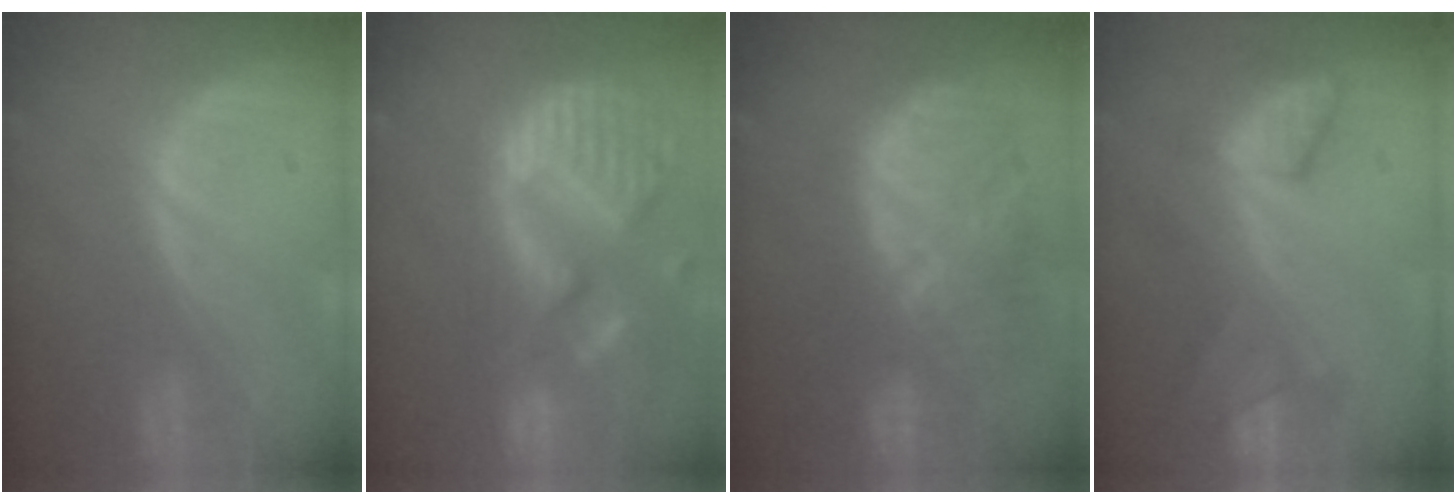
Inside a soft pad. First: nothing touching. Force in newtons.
{"total": 14.2, "press": 11.8, "slide": 7.8}
{"total": 11.3, "press": 10.9, "slide": 3.1}
{"total": 7.4, "press": 7.1, "slide": 1.9}